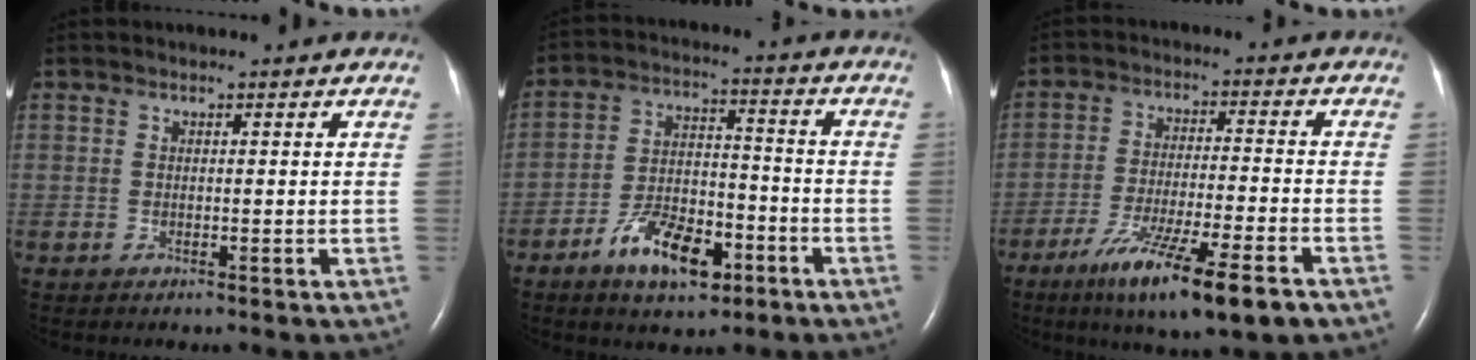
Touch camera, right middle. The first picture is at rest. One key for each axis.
{"total": 10.6, "fx": -6.0, "fy": 4.6, "fz": 7.5, "tx": -0.144, "ty": 0.007, "tz": -0.100}
{"total": 13.7, "fx": -8.5, "fy": 1.0, "fz": 10.8, "tx": -0.184, "ty": -0.036, "tz": -0.140}